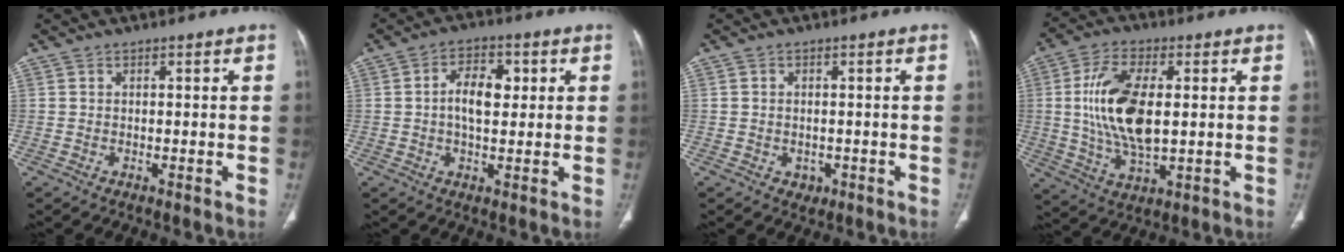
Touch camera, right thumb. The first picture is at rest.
{"total": 7.2, "force": [1.0, 4.1, 5.8], "torque": [-0.088, 0.010, 0.013]}
{"total": 2.1, "force": [-0.6, 1.9, 0.8], "torque": [-0.002, 0.004, -0.002]}
{"total": 15.2, "force": [1.3, 7.4, 13.2], "torque": [-0.260, -0.007, 0.027]}